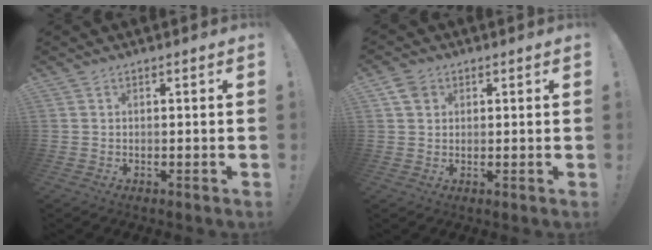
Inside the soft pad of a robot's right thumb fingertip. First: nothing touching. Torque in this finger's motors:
{"motor_torque": [-0.11, 0.08, 0.09, 0.32, -0.03]}